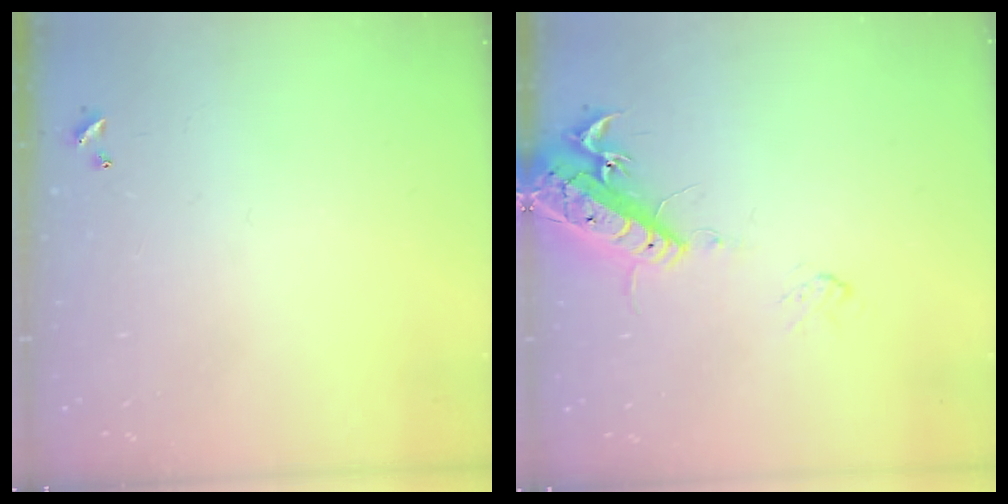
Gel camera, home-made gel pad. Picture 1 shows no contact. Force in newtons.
{"total": 15.1, "press": 14.7, "slide": 3.5}